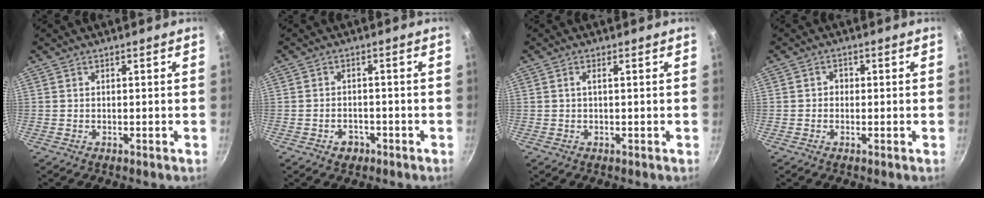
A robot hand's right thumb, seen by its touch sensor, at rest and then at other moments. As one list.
[{"total": 2.7, "force": [-1.5, 2.1, 1.0], "torque": [-0.003, 0.014, -0.020]}, {"total": 0.9, "force": [0.1, 0.2, 0.9], "torque": [-0.023, 0.004, 0.002]}, {"total": 1.5, "force": [-0.1, 1.3, 0.7], "torque": [0.000, 0.005, -0.007]}]